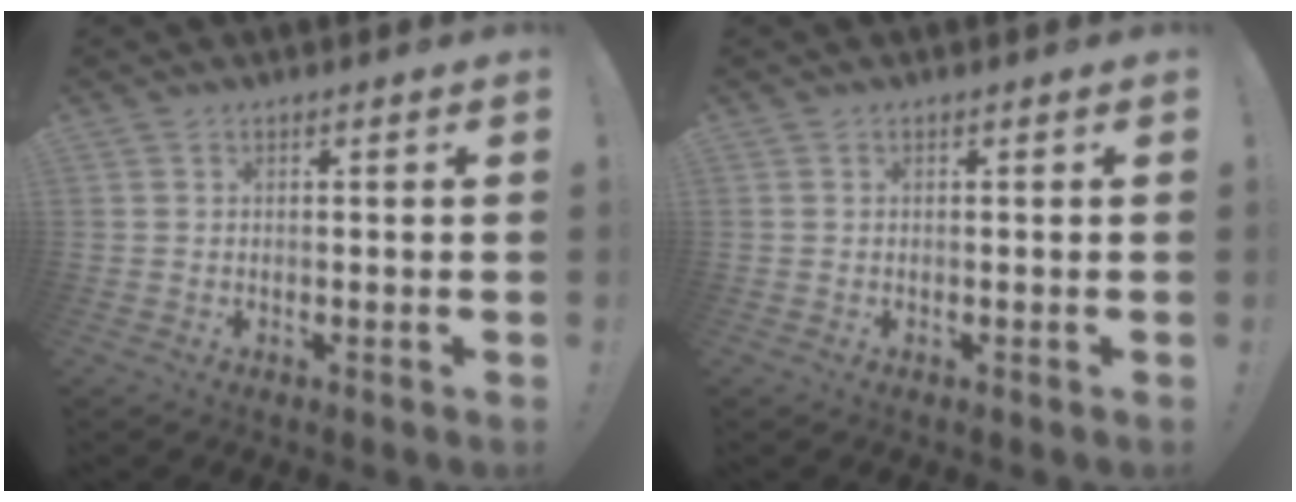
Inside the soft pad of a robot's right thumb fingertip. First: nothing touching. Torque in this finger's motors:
{"motor_torque": [0.26, 0.20, 0.01, 0.05, 0.00]}